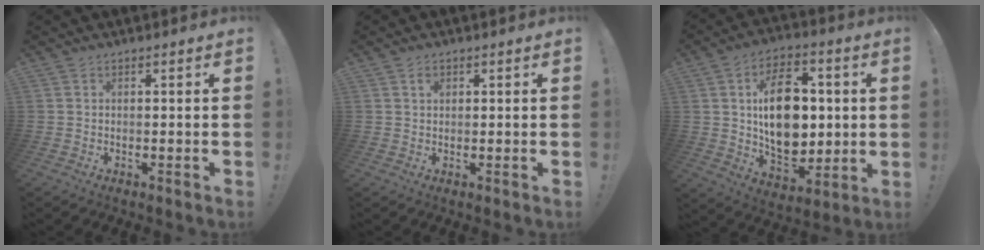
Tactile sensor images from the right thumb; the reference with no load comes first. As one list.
[{"total": 1.1, "force": [0.5, 0.9, 0.5], "torque": [0.003, -0.003, 0.007]}, {"total": 20.0, "force": [2.0, 13.6, 14.6], "torque": [-0.233, -0.004, 0.040]}]